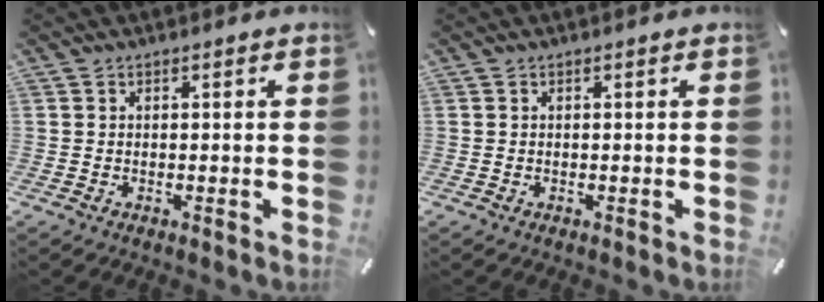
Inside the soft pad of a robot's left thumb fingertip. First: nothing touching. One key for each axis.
{"total": 0.0}